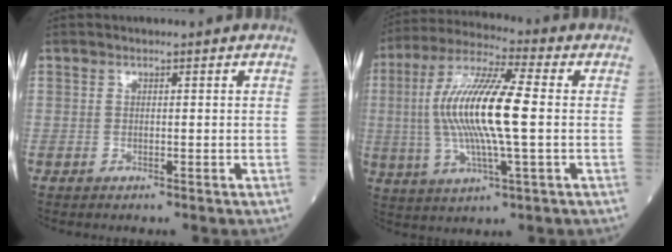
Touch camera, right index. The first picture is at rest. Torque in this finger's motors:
{"motor_torque": [2.14, 0.00, 1.06, 0.21]}